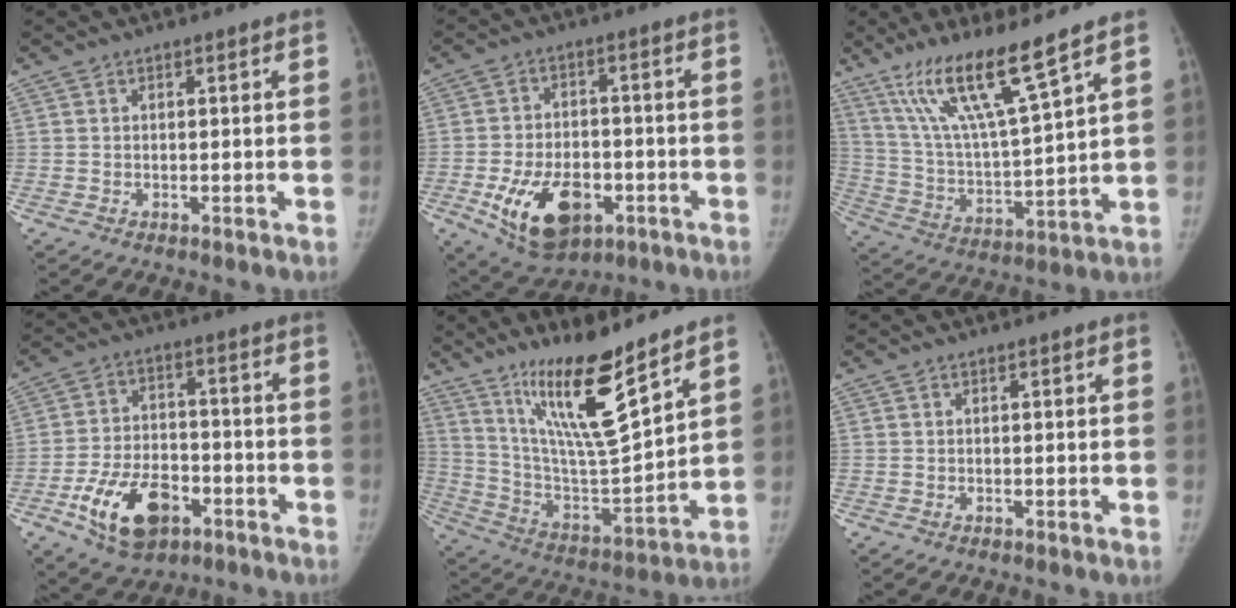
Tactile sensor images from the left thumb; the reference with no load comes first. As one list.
[{"total": 14.4, "force": [-5.4, 8.9, 10.0], "torque": [-0.149, 0.015, -0.077]}, {"total": 15.3, "force": [10.5, 0.9, 11.1], "torque": [-0.201, -0.058, 0.207]}, {"total": 13.7, "force": [-6.3, 8.3, 8.9], "torque": [-0.141, 0.024, -0.104]}, {"total": 18.6, "force": [12.6, 2.9, 13.3], "torque": [-0.208, -0.084, 0.237]}, {"total": 0.0}]